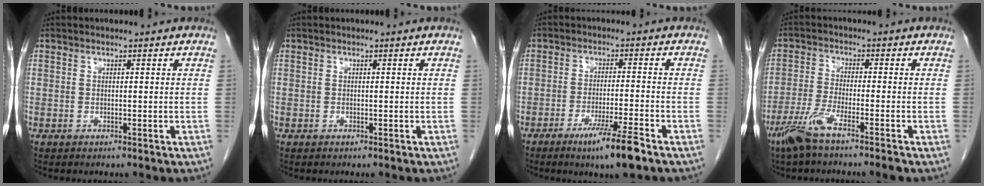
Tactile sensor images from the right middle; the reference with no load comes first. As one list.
[{"total": 0.0}, {"total": 7.4, "force": [-4.7, -0.4, 5.7], "torque": [-0.096, -0.018, -0.079]}, {"total": 6.4, "force": [-4.5, -0.1, 4.6], "torque": [-0.096, -0.014, -0.094]}]